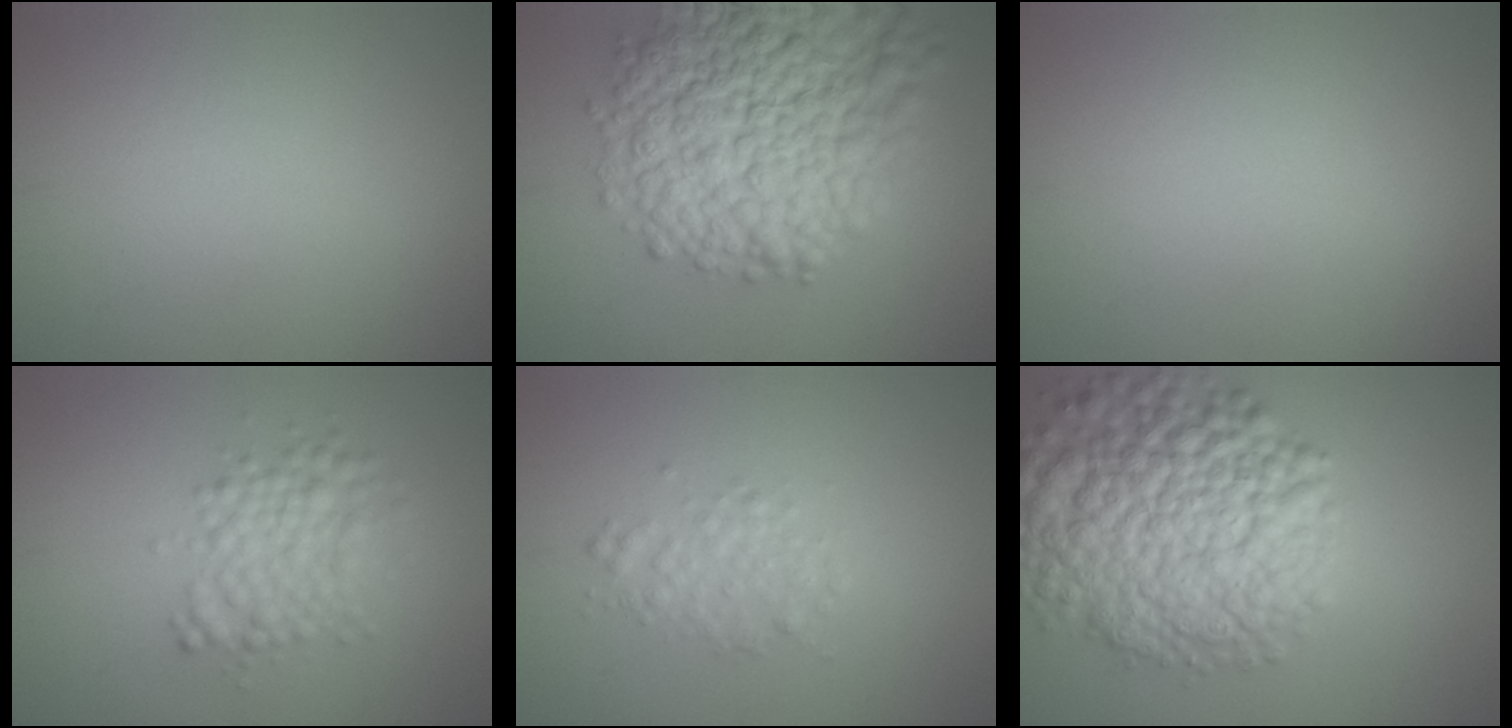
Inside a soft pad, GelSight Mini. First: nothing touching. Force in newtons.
{"total": 13.3, "press": 13.3, "slide": 0.6}
{"total": 0.0}
{"total": 3.8, "press": 3.8, "slide": 0.0}
{"total": 2.0, "press": 2.0, "slide": 0.0}
{"total": 11.4, "press": 11.4, "slide": 0.5}